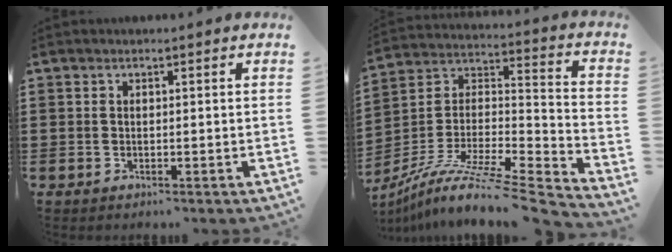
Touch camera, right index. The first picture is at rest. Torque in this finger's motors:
{"motor_torque": [-0.03, 0.71, -0.79, -0.02]}